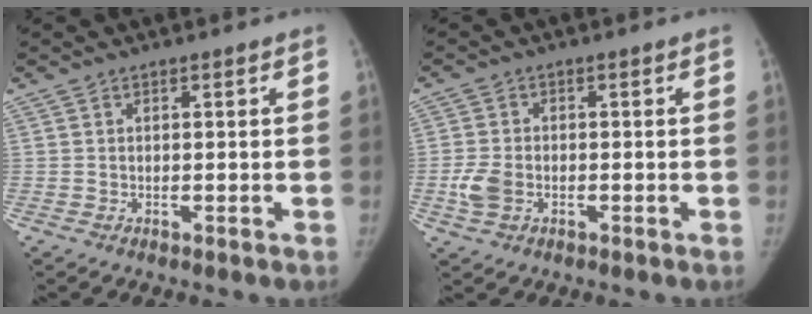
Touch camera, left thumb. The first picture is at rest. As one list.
[{"total": 4.4, "force": [-1.2, 3.0, 2.9], "torque": [-0.067, 0.004, -0.024]}]